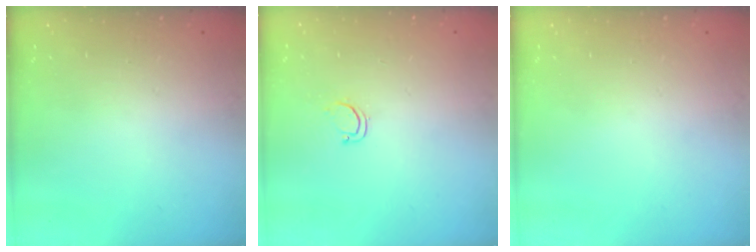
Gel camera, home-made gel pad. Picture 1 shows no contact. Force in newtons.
{"total": 2.8, "press": 2.8, "slide": 0.2}
{"total": 0.0}